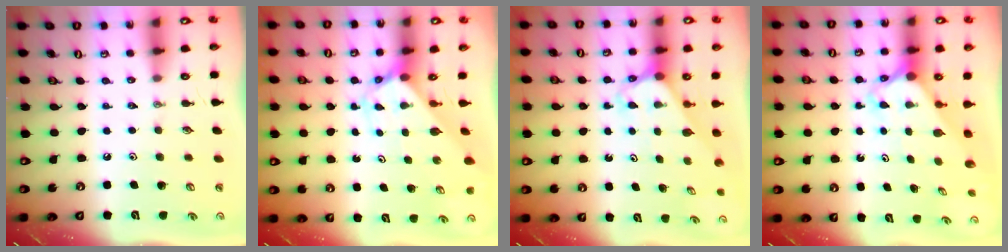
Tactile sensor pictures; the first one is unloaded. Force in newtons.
{"total": 2.5, "press": 2.5, "slide": 0.2}
{"total": 2.5, "press": 2.5, "slide": 0.2}
{"total": 2.5, "press": 2.5, "slide": 0.2}